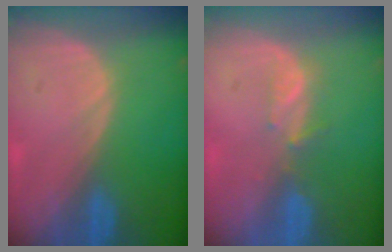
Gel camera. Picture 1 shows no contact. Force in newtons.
{"total": 2.3, "press": 2.1, "slide": 0.8}